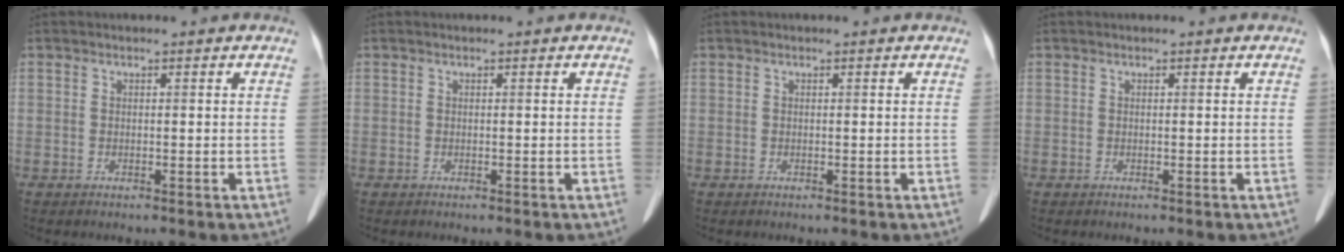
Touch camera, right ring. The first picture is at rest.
{"total": 0.0}
{"total": 0.0}
{"total": 0.0}